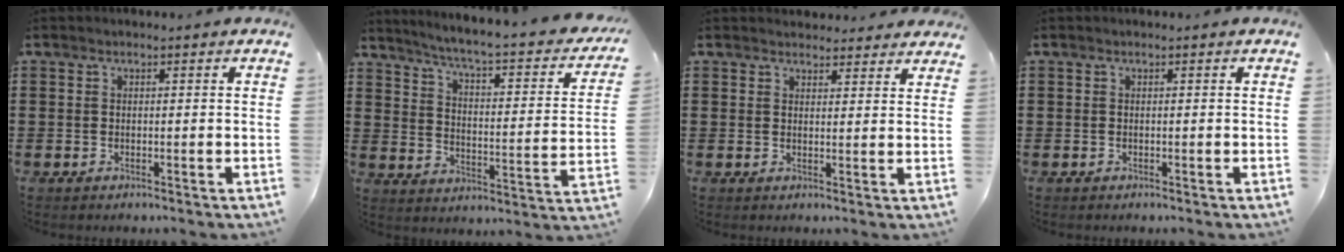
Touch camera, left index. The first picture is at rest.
{"total": 4.6, "force": [3.7, -0.2, 2.7], "torque": [-0.073, -0.038, 0.052]}
{"total": 2.7, "force": [2.7, 0.7, 0.1], "torque": [-0.001, -0.009, 0.049]}
{"total": 0.0}